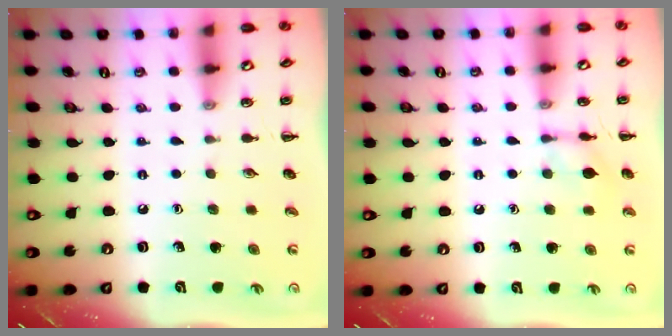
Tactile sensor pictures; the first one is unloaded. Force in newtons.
{"total": 7.3, "press": 7.2, "slide": 0.7}